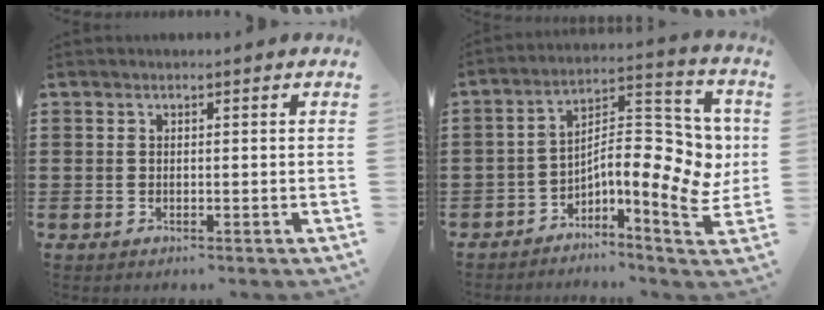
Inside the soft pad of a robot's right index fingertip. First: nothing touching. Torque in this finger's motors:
{"motor_torque": [2.14, 0.00, 0.63, 0.20]}